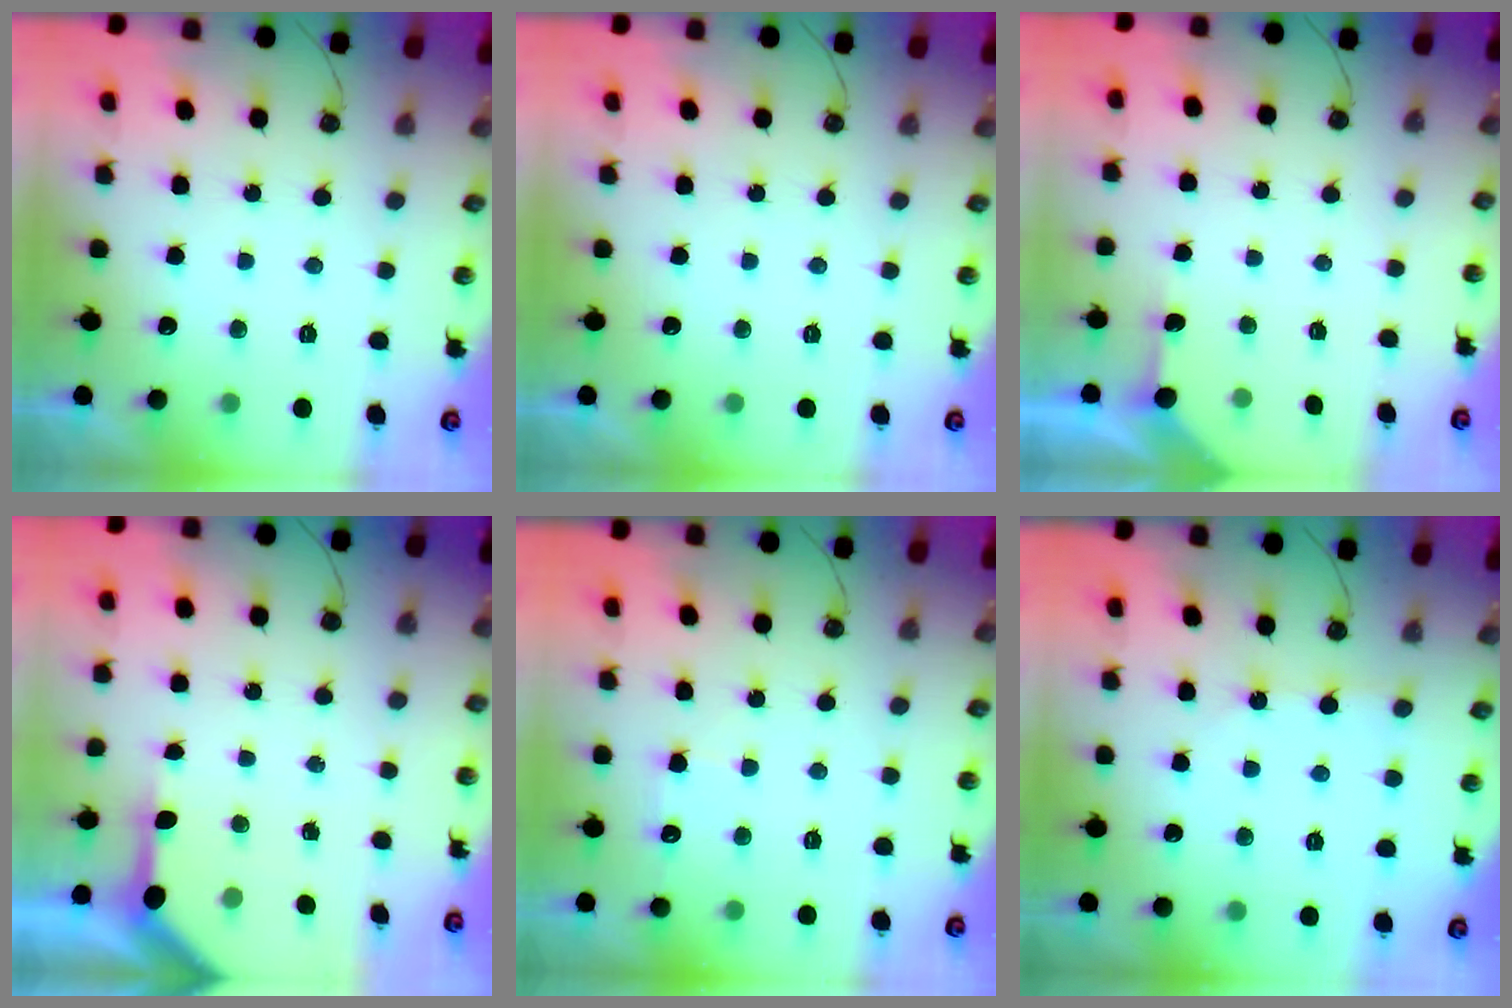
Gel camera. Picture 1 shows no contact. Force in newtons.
{"total": 0.0}
{"total": 2.4, "press": 2.4, "slide": 0.3}
{"total": 5.6, "press": 5.6, "slide": 0.4}
{"total": 4.8, "press": 4.8, "slide": 0.5}
{"total": 3.3, "press": 3.3, "slide": 0.4}